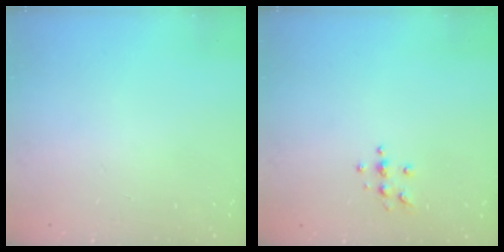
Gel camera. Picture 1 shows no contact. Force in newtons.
{"total": 5.4, "press": 5.4, "slide": 0.7}